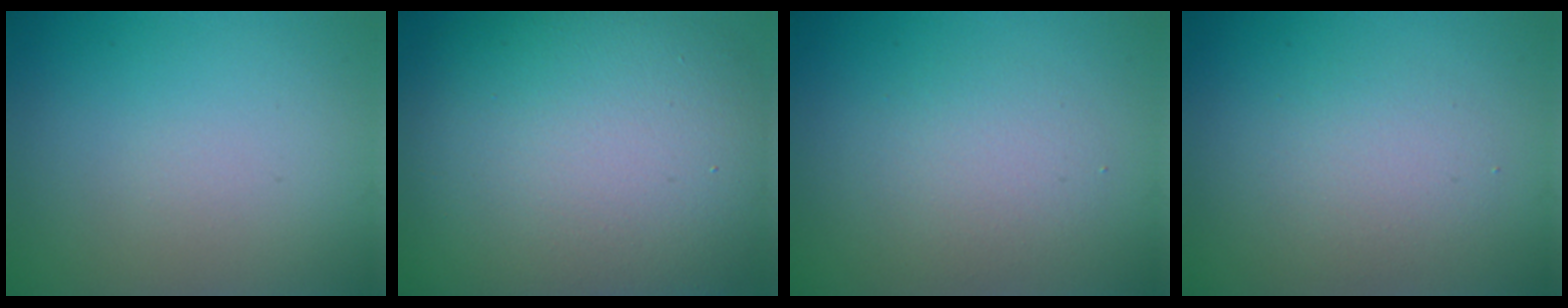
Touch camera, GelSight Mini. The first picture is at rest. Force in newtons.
{"total": 15.6, "press": 15.6, "slide": 0.6}
{"total": 2.9, "press": 2.9, "slide": 0.3}
{"total": 2.7, "press": 2.7, "slide": 0.1}